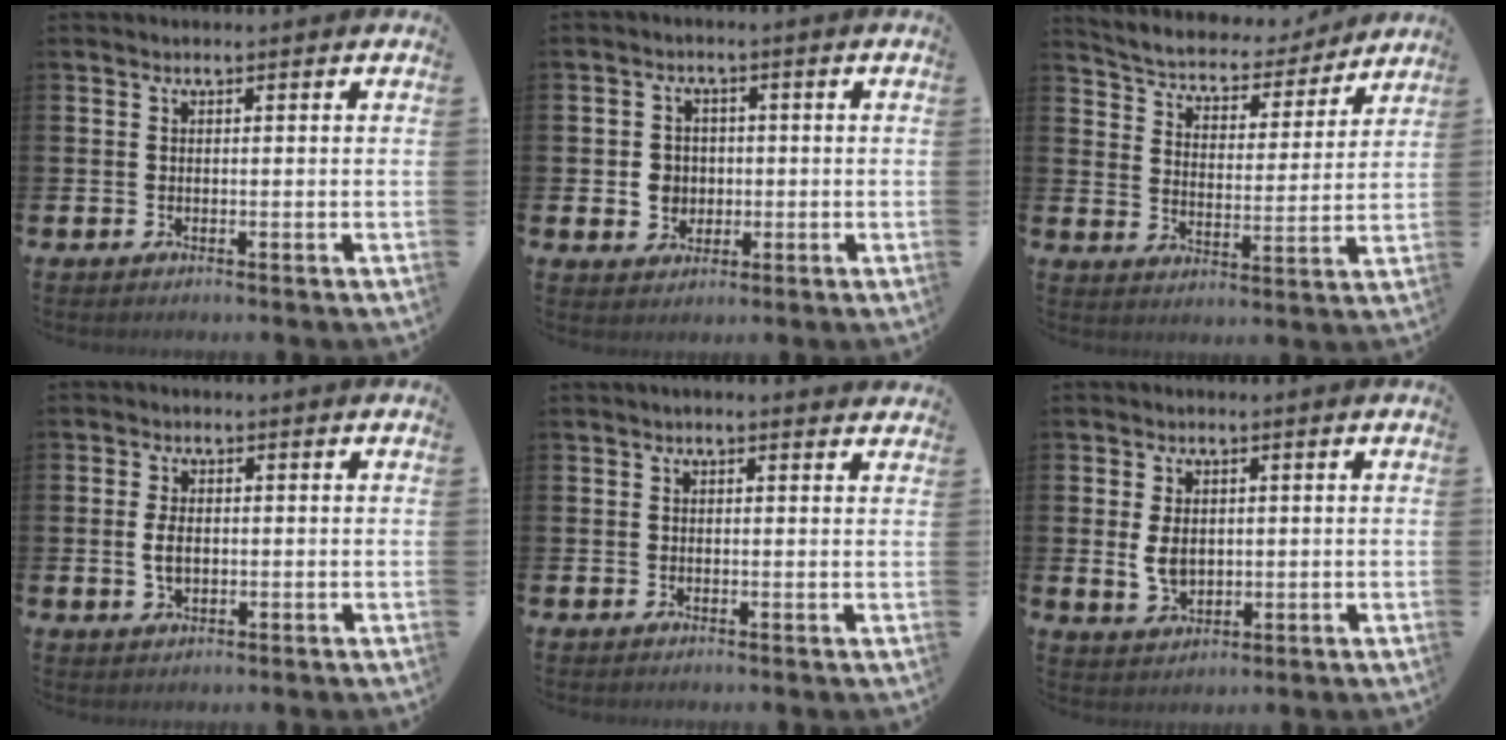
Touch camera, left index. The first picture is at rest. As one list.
[{"total": 3.6, "force": [0.0, 3.4, 0.9], "torque": [-0.014, 0.003, -0.006]}, {"total": 5.2, "force": [4.9, 1.7, 0.7], "torque": [-0.040, -0.043, 0.078]}, {"total": 3.0, "force": [0.0, 1.8, 2.4], "torque": [-0.032, 0.001, -0.004]}, {"total": 0.6, "force": [0.5, 0.1, 0.3], "torque": [-0.008, 0.002, 0.009]}, {"total": 4.2, "force": [0.4, 2.9, 3.1], "torque": [-0.048, 0.004, 0.003]}]